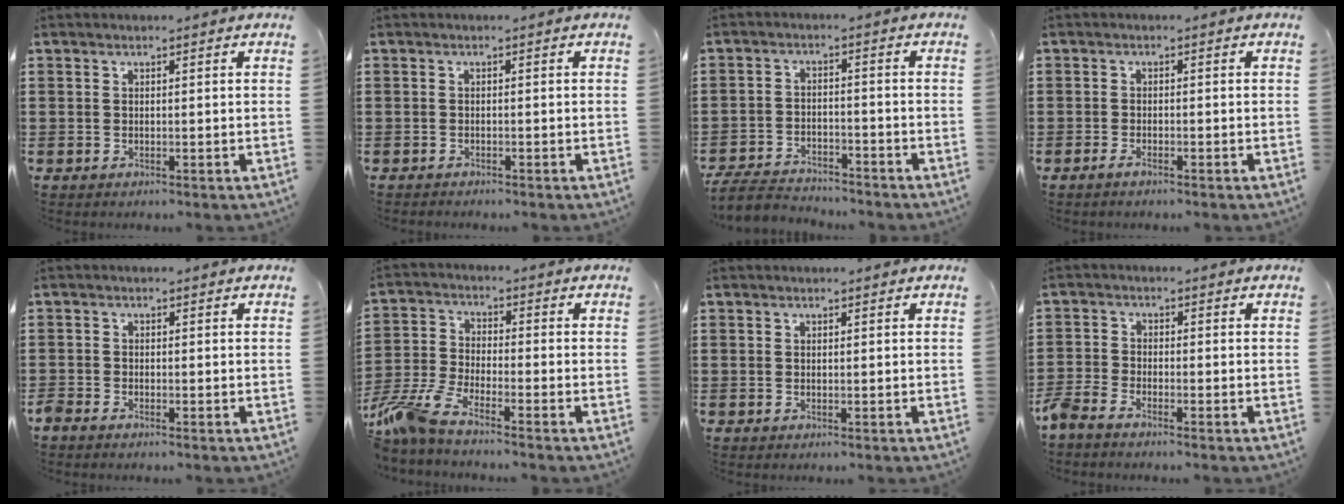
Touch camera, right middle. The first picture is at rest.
{"total": 0.6, "force": [-0.6, 0.1, 0.0], "torque": [-0.001, -0.001, -0.012]}
{"total": 4.3, "force": [-4.1, 1.0, 0.8], "torque": [-0.030, 0.001, -0.088]}
{"total": 1.2, "force": [-1.0, 0.2, 0.7], "torque": [-0.024, -0.008, -0.019]}
{"total": 0.9, "force": [-0.8, 0.2, 0.3], "torque": [-0.017, -0.004, -0.017]}
{"total": 6.9, "force": [-5.7, 0.7, 3.8], "torque": [-0.105, -0.015, -0.117]}
{"total": 0.0}
{"total": 2.5, "force": [-2.4, 0.5, 0.8], "torque": [-0.044, -0.007, -0.057]}